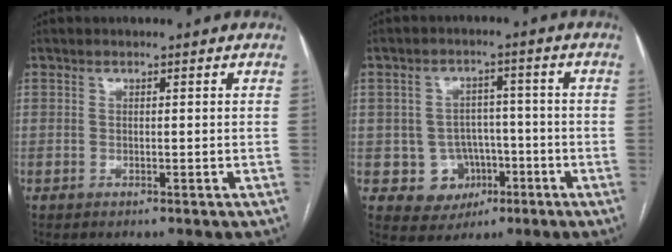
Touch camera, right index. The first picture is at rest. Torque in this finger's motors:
{"motor_torque": [0.13, -0.04, -0.13, -0.08]}